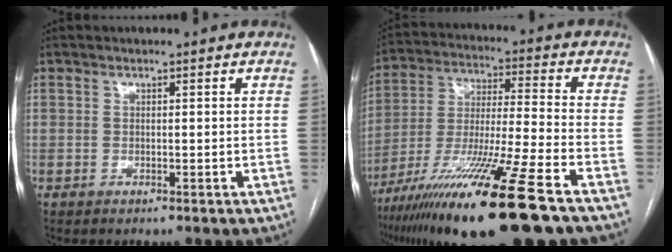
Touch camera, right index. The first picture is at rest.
{"total": 21.5, "force": [-14.0, -0.1, 16.3], "torque": [-0.286, -0.052, -0.248]}